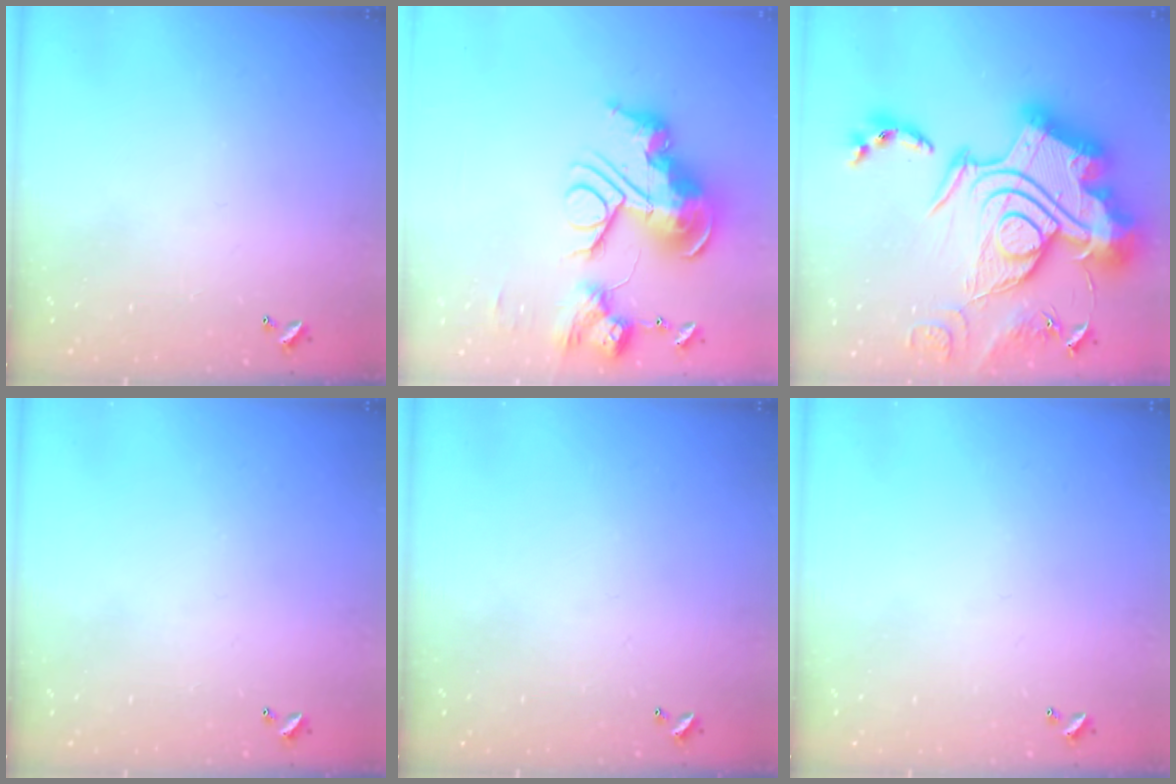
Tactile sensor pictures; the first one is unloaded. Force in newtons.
{"total": 0.7, "press": 0.7, "slide": 0.0}
{"total": 0.6, "press": 0.6, "slide": 0.0}
{"total": 0.0}
{"total": 0.0}
{"total": 0.0}